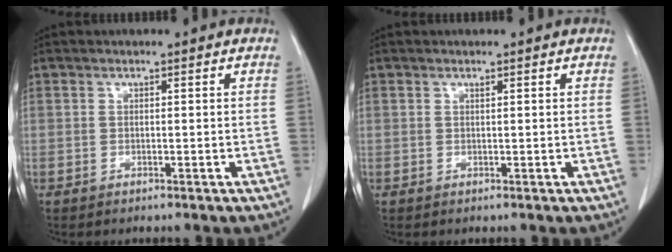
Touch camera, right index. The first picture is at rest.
{"total": 0.0}